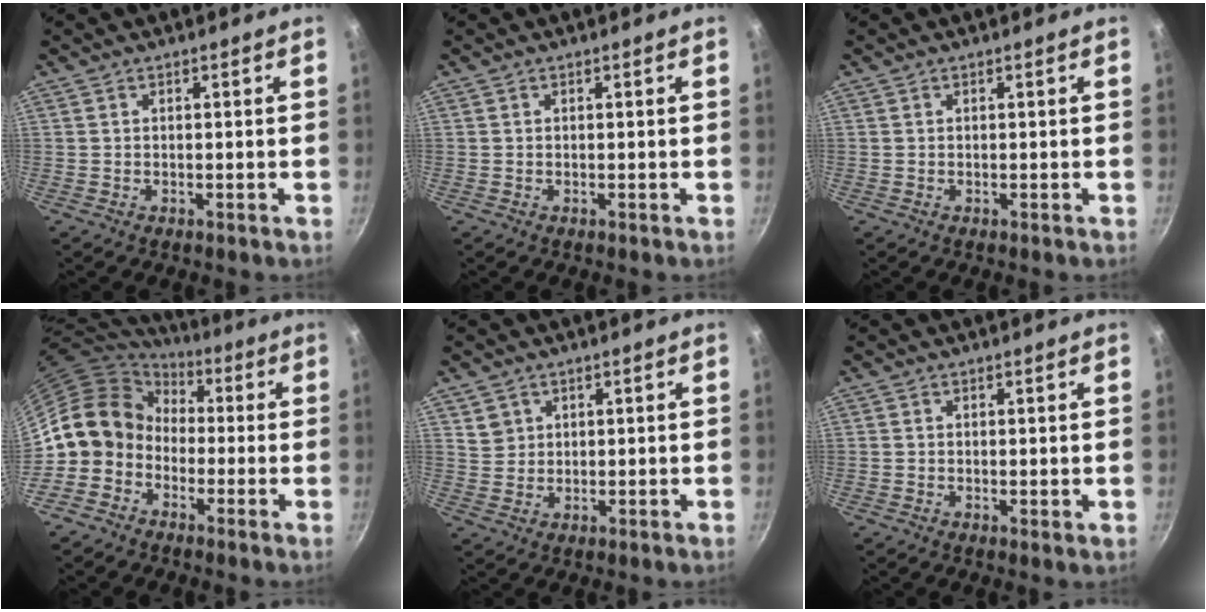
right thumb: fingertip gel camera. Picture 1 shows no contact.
{"total": 0.0}
{"total": 0.0}
{"total": 10.9, "force": [-1.3, 9.8, 4.7], "torque": [-0.048, 0.042, -0.043]}
{"total": 3.1, "force": [1.4, 2.7, 0.6], "torque": [0.010, 0.004, 0.029]}
{"total": 0.6, "force": [0.2, 0.3, 0.4], "torque": [-0.006, -0.006, 0.001]}